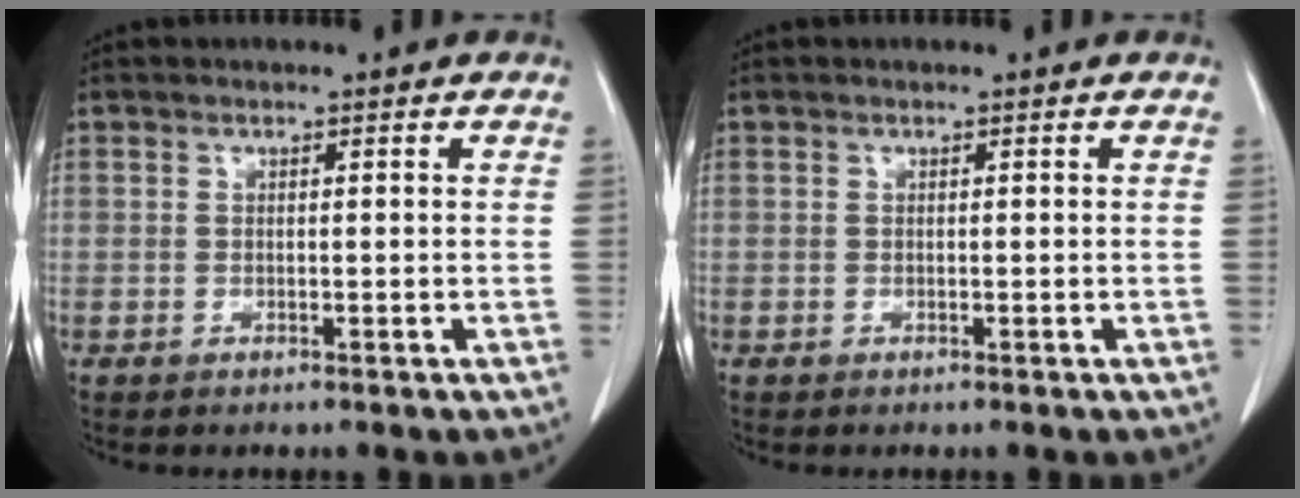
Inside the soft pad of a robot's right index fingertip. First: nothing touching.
{"total": 0.0}